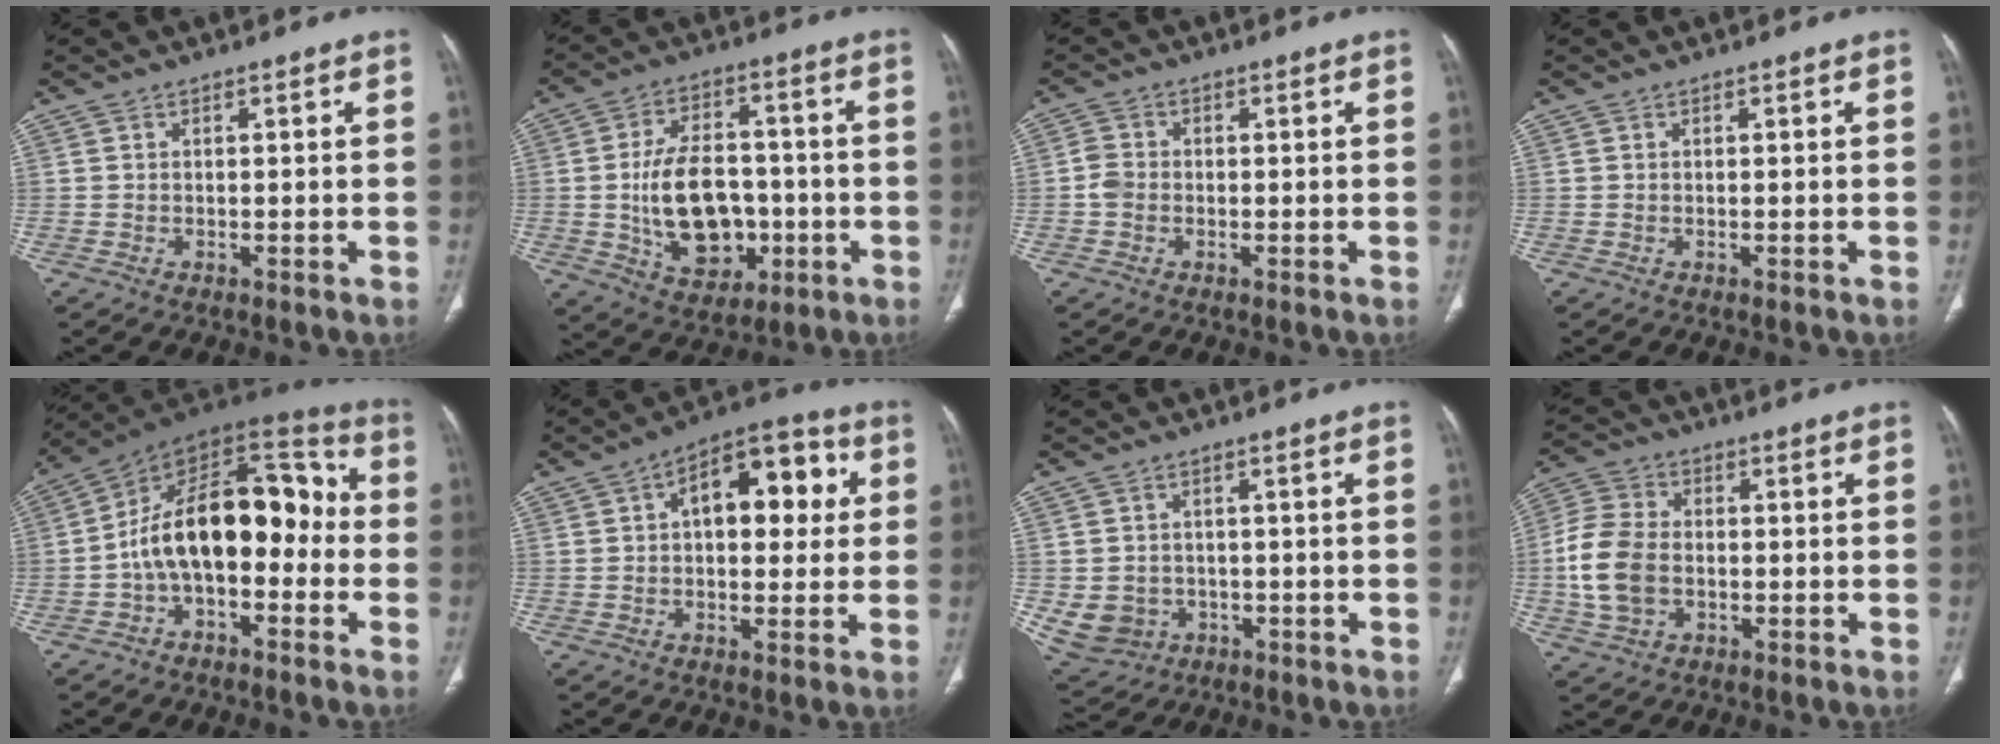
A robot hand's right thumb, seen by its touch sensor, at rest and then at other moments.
{"total": 15.8, "force": [-2.3, 10.5, 11.6], "torque": [-0.167, 0.016, -0.023]}
{"total": 2.5, "force": [-0.7, 2.1, 1.3], "torque": [-0.021, 0.007, -0.019]}
{"total": 0.0}
{"total": 19.3, "force": [-2.3, 10.9, 15.7], "torque": [-0.219, 0.071, -0.050]}
{"total": 14.5, "force": [3.1, 8.0, 11.7], "torque": [-0.123, 0.025, 0.038]}
{"total": 8.4, "force": [-1.9, 7.6, 3.1], "torque": [-0.064, 0.014, -0.013]}
{"total": 11.4, "force": [-1.3, 8.1, 7.9], "torque": [-0.165, 0.014, -0.028]}